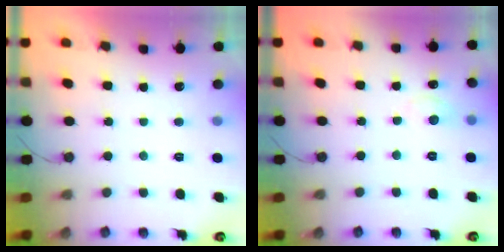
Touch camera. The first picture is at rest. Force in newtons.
{"total": 4.6, "press": 4.6, "slide": 0.5}